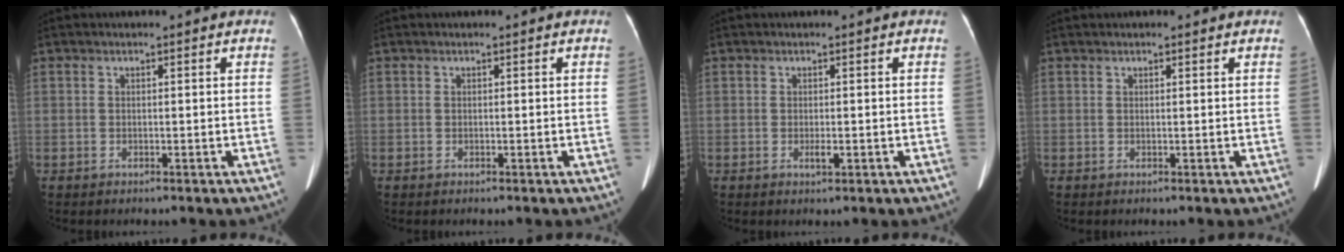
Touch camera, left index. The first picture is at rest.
{"total": 0.0}
{"total": 1.1, "force": [-0.7, 0.3, 0.8], "torque": [-0.013, -0.017, -0.007]}
{"total": 1.6, "force": [1.4, 0.3, 0.7], "torque": [-0.008, 0.023, 0.021]}